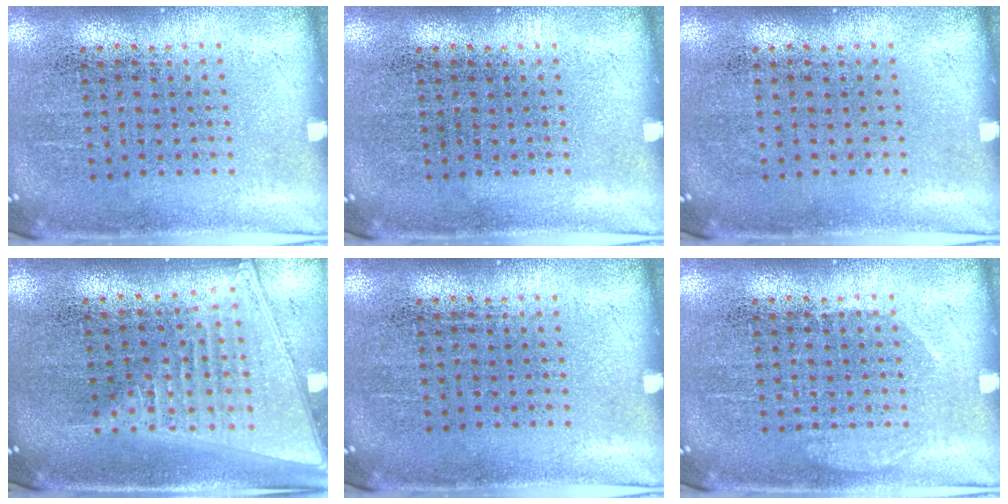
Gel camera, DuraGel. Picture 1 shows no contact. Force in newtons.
{"total": 0.0}
{"total": 0.0}
{"total": 2.1, "press": 1.8, "slide": 1.2}
{"total": 0.0}
{"total": 1.1, "press": 1.1, "slide": 0.3}